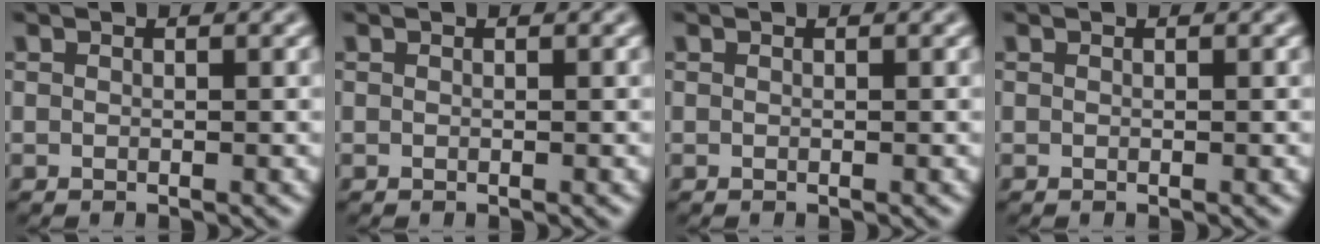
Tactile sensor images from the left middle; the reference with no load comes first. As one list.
[{"total": 0.0}, {"total": 0.0}, {"total": 0.0}]